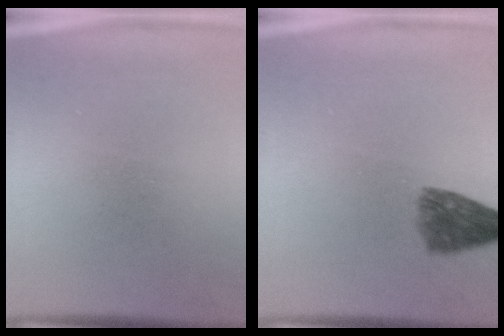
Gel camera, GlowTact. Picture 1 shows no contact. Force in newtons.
{"total": 4.9}